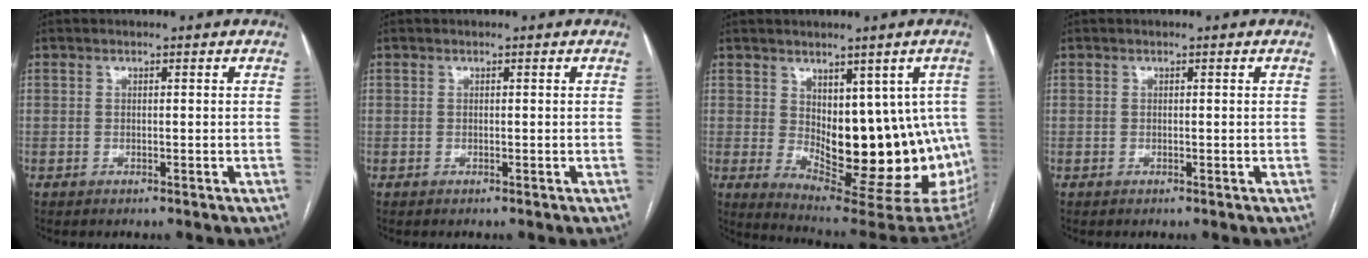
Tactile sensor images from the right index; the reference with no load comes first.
{"total": 0.0}
{"total": 18.2, "force": [-0.7, 8.1, 16.2], "torque": [-0.167, -0.008, 0.018]}
{"total": 0.0}